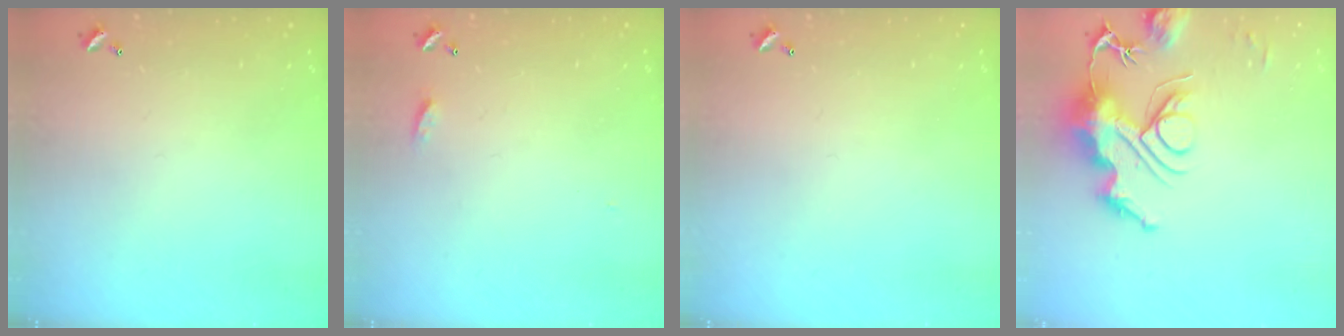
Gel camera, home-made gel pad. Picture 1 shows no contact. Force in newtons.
{"total": 4.3, "press": 4.3, "slide": 0.5}
{"total": 0.0}
{"total": 13.8, "press": 13.7, "slide": 0.8}